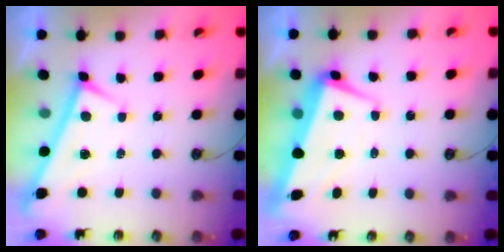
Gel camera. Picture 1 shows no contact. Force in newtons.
{"total": 2.8, "press": 2.3, "slide": 1.6}